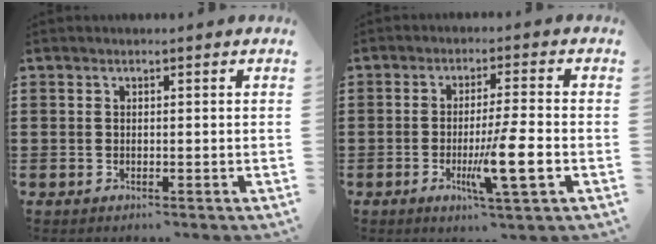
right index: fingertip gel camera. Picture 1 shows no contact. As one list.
[{"total": 8.3, "force": [-2.3, 0.5, 8.0], "torque": [-0.149, -0.019, -0.042]}]